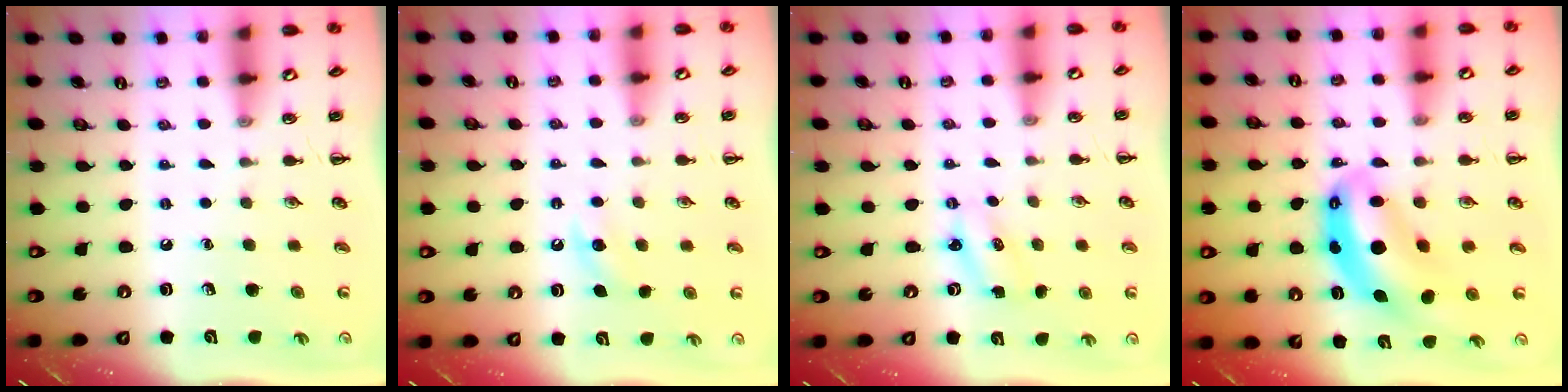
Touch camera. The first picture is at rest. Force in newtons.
{"total": 4.4, "press": 4.2, "slide": 1.5}
{"total": 2.2, "press": 2.1, "slide": 0.6}
{"total": 10.0, "press": 9.7, "slide": 2.6}